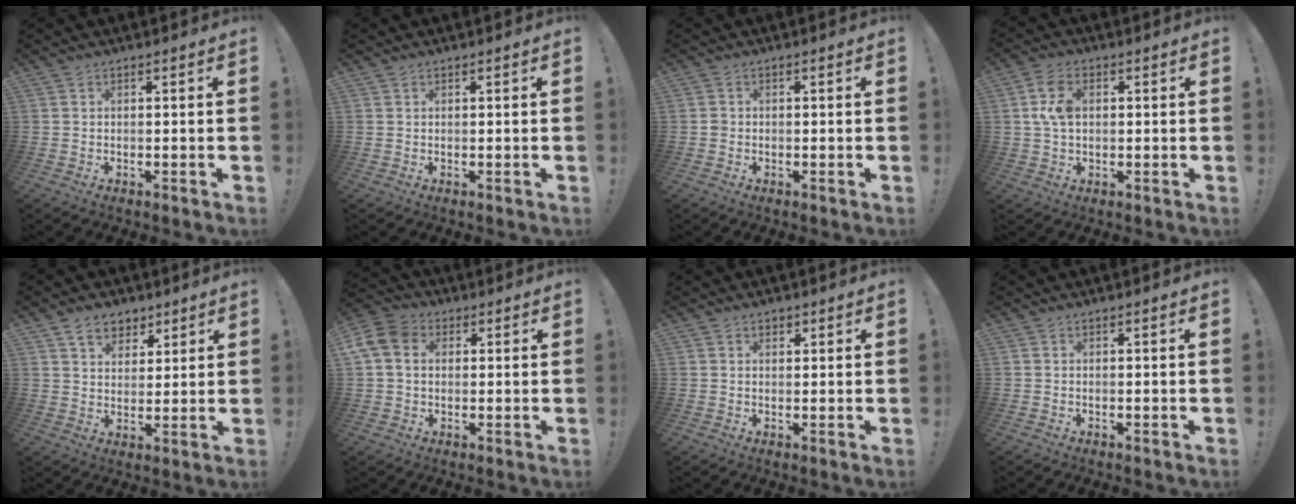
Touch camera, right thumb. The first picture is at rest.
{"total": 0.0}
{"total": 1.1, "force": [-0.2, 1.0, 0.3], "torque": [-0.009, 0.006, -0.004]}
{"total": 7.9, "force": [1.4, 5.0, 6.0], "torque": [-0.122, 0.008, 0.029]}
{"total": 8.4, "force": [5.2, 5.8, 3.1], "torque": [-0.052, -0.020, 0.102]}
{"total": 10.3, "force": [2.7, 7.8, 6.1], "torque": [-0.131, 0.002, 0.054]}
{"total": 1.3, "force": [0.8, 0.9, 0.3], "torque": [0.000, -0.003, 0.013]}
{"total": 0.0}